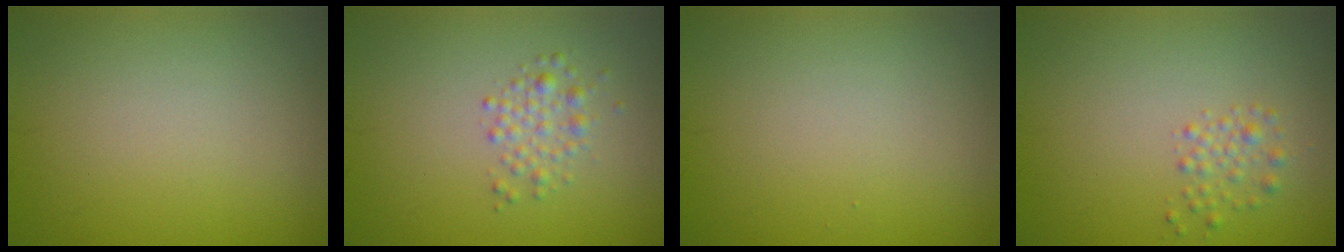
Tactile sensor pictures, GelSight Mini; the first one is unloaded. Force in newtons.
{"total": 1.8, "press": 1.8, "slide": 0.1}
{"total": 0.0}
{"total": 1.4, "press": 1.3, "slide": 0.1}